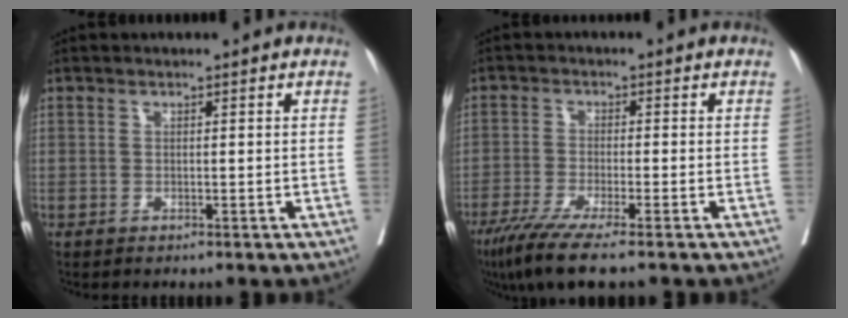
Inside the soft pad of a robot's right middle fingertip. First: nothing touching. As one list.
[{"total": 7.4, "force": [-5.3, -0.1, 5.2], "torque": [-0.090, -0.022, -0.092]}]